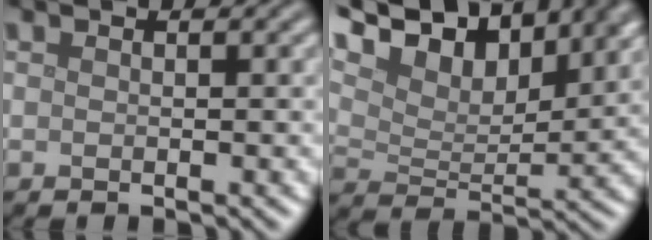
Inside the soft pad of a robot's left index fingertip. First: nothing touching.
{"total": 12.8, "force": [9.3, 5.6, 6.8], "torque": [-0.152, 0.035, 0.128]}